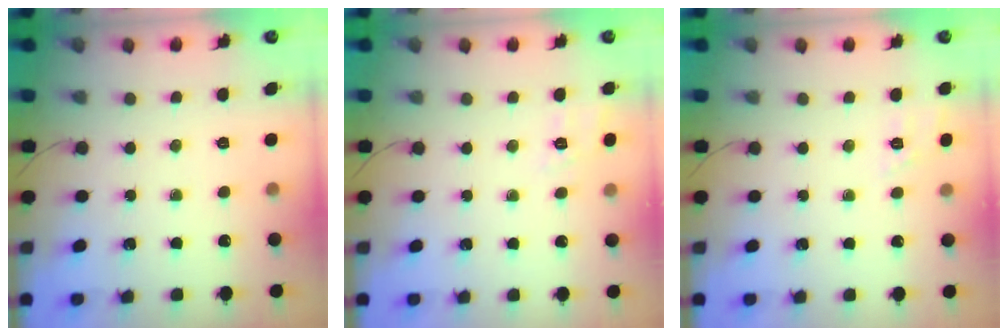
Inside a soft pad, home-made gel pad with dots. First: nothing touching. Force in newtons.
{"total": 3.4, "press": 3.0, "slide": 1.7}
{"total": 2.8, "press": 2.2, "slide": 1.7}